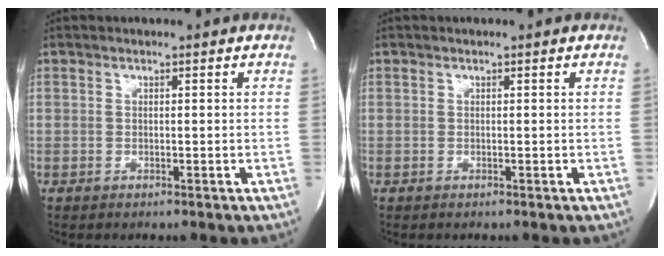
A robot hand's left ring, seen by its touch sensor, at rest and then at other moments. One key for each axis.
{"total": 0.0}